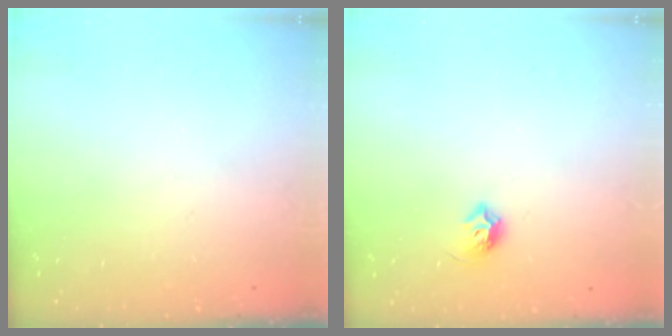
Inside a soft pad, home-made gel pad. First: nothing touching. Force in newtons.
{"total": 6.0, "press": 5.9, "slide": 1.1}